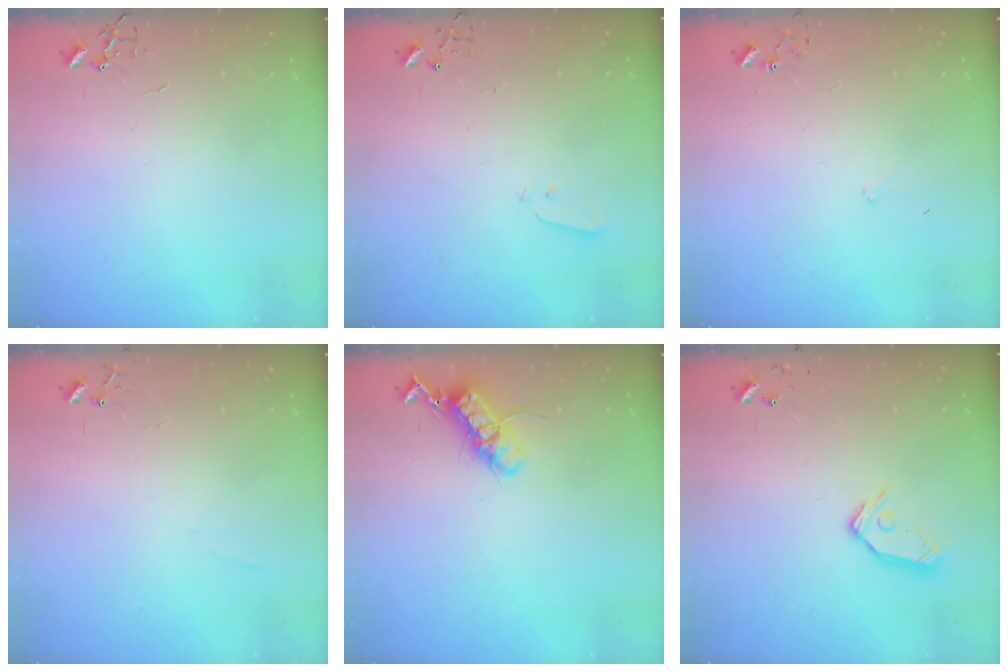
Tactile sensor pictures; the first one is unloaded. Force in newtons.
{"total": 2.2, "press": 2.1, "slide": 0.3}
{"total": 7.4, "press": 7.4, "slide": 0.5}
{"total": 4.4, "press": 4.4, "slide": 0.4}
{"total": 12.5, "press": 12.5, "slide": 0.4}
{"total": 10.1, "press": 10.1, "slide": 1.2}